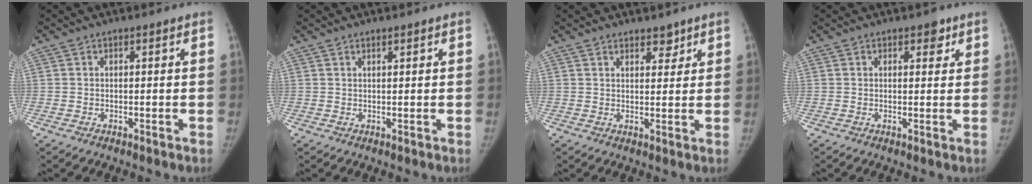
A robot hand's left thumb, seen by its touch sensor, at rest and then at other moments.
{"total": 0.8, "force": [0.6, 0.1, 0.4], "torque": [-0.007, -0.004, 0.012]}
{"total": 3.0, "force": [2.3, 1.5, 1.3], "torque": [-0.001, -0.014, 0.034]}
{"total": 2.3, "force": [1.4, 1.4, 1.3], "torque": [0.000, -0.005, 0.016]}